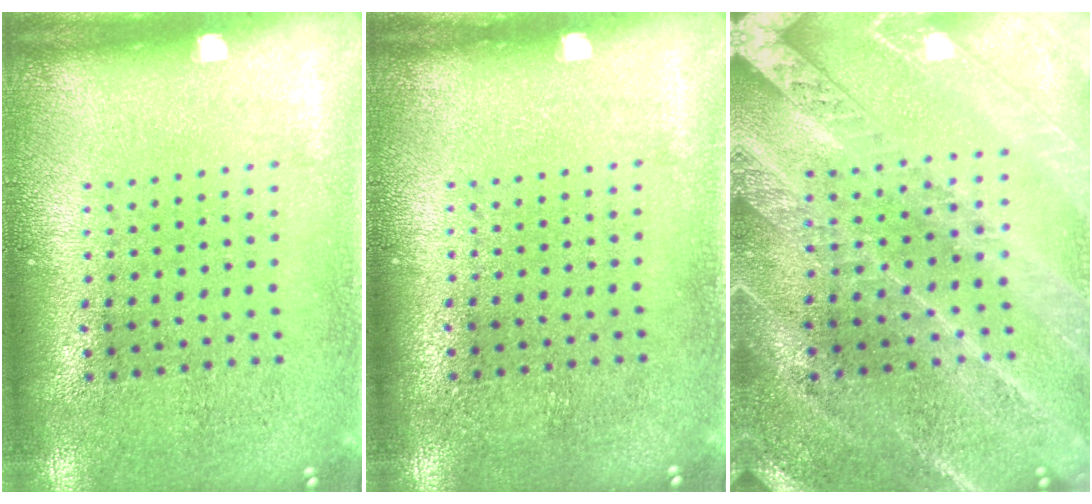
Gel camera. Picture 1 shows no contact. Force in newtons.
{"total": 0.0}
{"total": 2.4, "press": 2.4, "slide": 0.4}